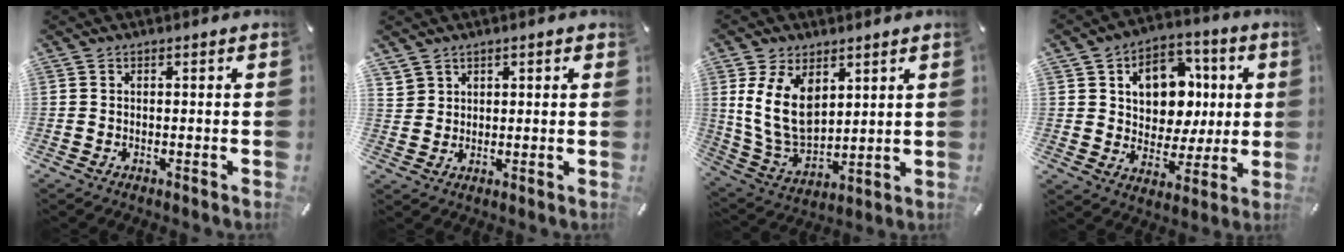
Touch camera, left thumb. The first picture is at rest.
{"total": 3.3, "force": [2.1, 2.5, -0.2], "torque": [0.001, -0.007, 0.039]}
{"total": 13.2, "force": [4.3, 9.0, 8.8], "torque": [-0.197, -0.020, 0.081]}
{"total": 12.4, "force": [2.6, 10.6, 5.9], "torque": [-0.084, -0.009, 0.054]}